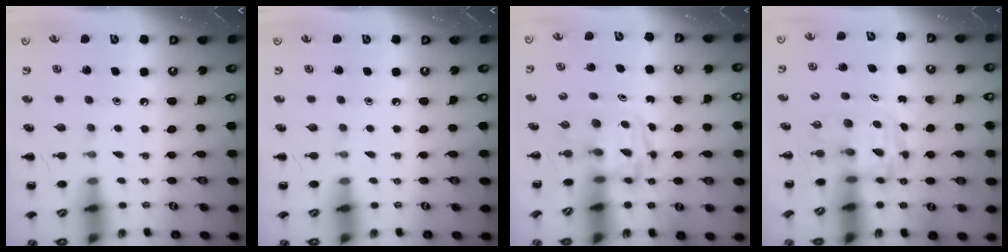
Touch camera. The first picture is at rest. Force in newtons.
{"total": 0.0}
{"total": 3.4, "press": 3.3, "slide": 0.6}
{"total": 3.5, "press": 3.4, "slide": 0.6}